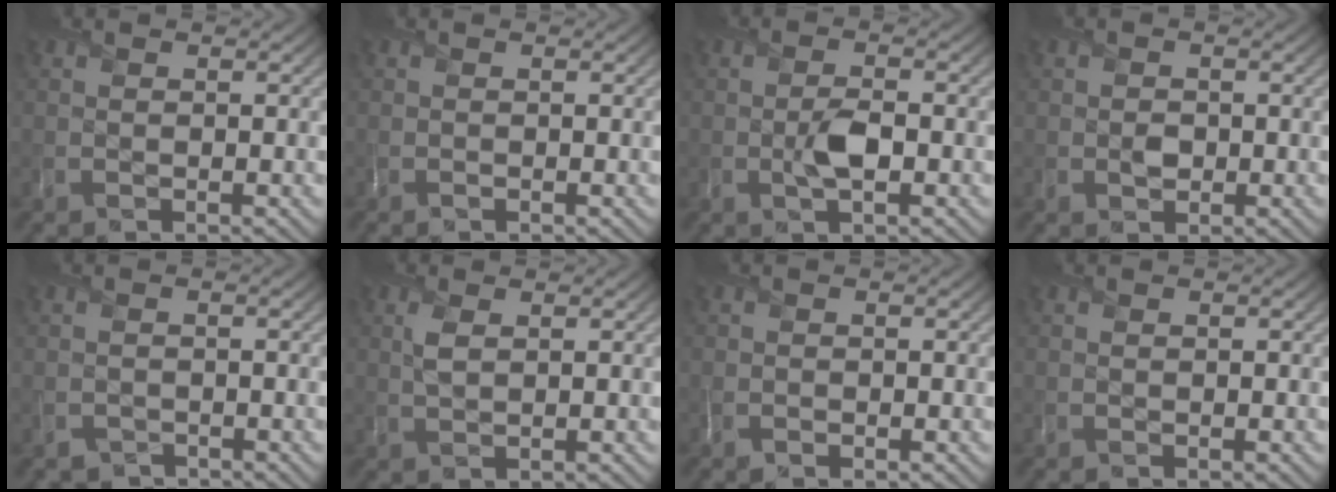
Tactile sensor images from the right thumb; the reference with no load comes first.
{"total": 0.0}
{"total": 3.3, "force": [-0.7, 1.6, 2.8], "torque": [-0.054, -0.002, -0.013]}
{"total": 1.5, "force": [-0.2, 1.4, 0.6], "torque": [-0.012, -0.006, -0.005]}
{"total": 1.5, "force": [-1.3, 0.8, -0.2], "torque": [0.006, -0.006, -0.026]}
{"total": 1.8, "force": [0.7, 0.8, 1.5], "torque": [-0.040, 0.000, 0.016]}
{"total": 0.6, "force": [-0.4, 0.4, 0.2], "torque": [-0.005, -0.001, -0.008]}
{"total": 0.0}